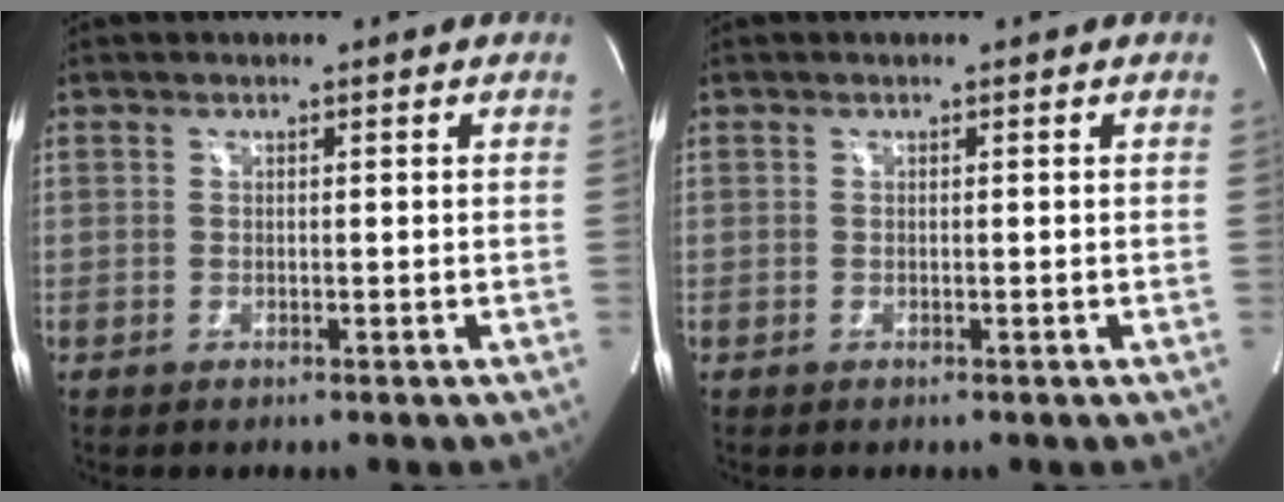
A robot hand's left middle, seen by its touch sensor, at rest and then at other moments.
{"total": 0.0}